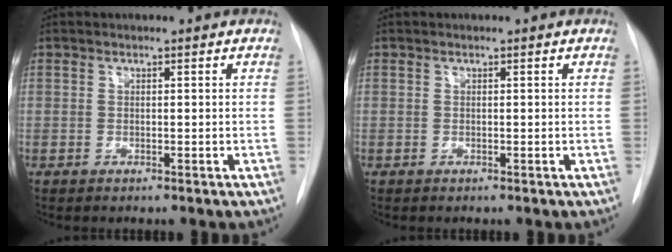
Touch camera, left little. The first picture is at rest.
{"total": 0.0}